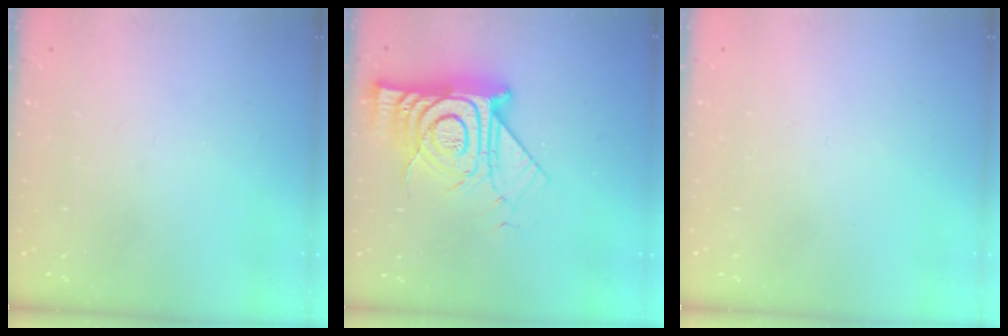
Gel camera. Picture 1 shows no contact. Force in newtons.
{"total": 17.3, "press": 17.2, "slide": 1.2}
{"total": 1.6, "press": 1.6, "slide": 0.1}